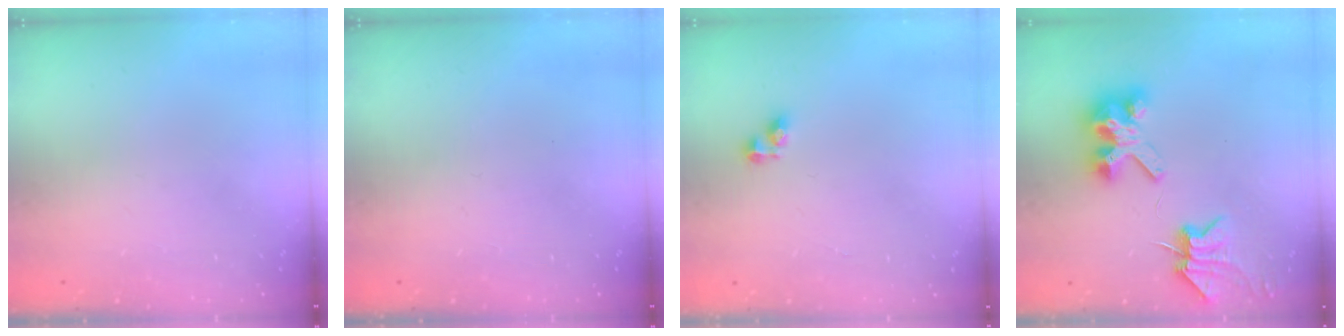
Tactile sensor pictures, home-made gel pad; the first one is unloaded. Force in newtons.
{"total": 0.0}
{"total": 3.3, "press": 3.3, "slide": 0.4}
{"total": 7.0, "press": 7.0, "slide": 0.9}